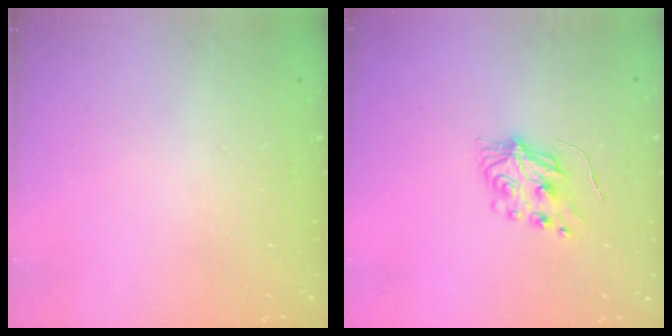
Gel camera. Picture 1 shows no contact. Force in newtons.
{"total": 6.4, "press": 6.4, "slide": 0.5}